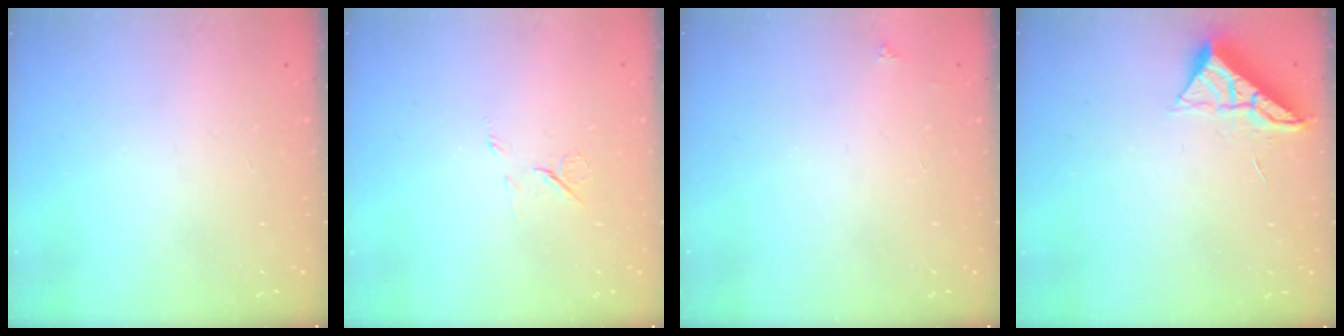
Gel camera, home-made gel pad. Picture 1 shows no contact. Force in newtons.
{"total": 6.0, "press": 6.0, "slide": 0.8}
{"total": 2.1, "press": 2.1, "slide": 0.3}
{"total": 6.5, "press": 6.5, "slide": 0.1}